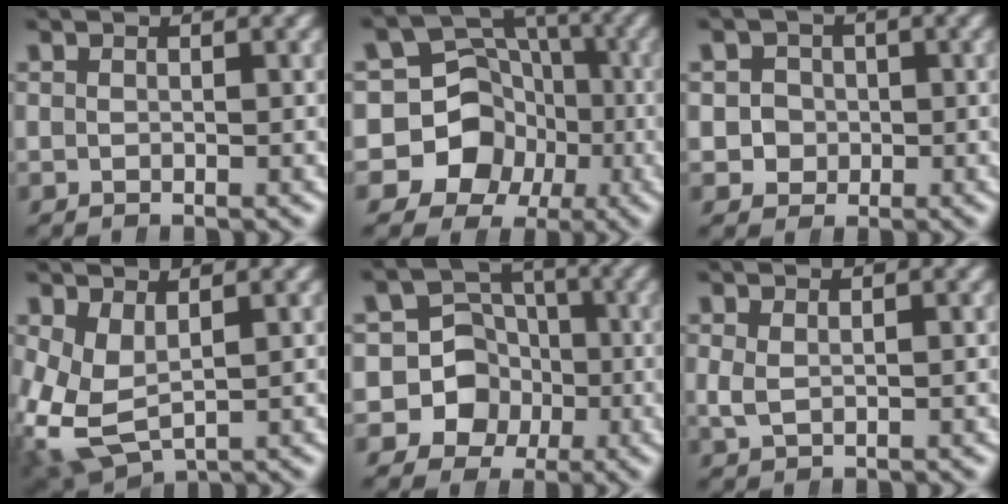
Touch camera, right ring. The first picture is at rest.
{"total": 15.3, "force": [-2.0, 13.9, 6.2], "torque": [-0.151, -0.065, -0.028]}
{"total": 4.5, "force": [-0.1, 4.4, 1.1], "torque": [-0.035, -0.008, -0.004]}
{"total": 6.8, "force": [-1.2, 5.5, 3.9], "torque": [-0.121, -0.049, 0.005]}
{"total": 12.5, "force": [-2.2, 11.5, 4.3], "torque": [-0.121, -0.058, -0.031]}
{"total": 1.1, "force": [0.3, 0.6, 0.9], "torque": [-0.031, -0.018, 0.018]}